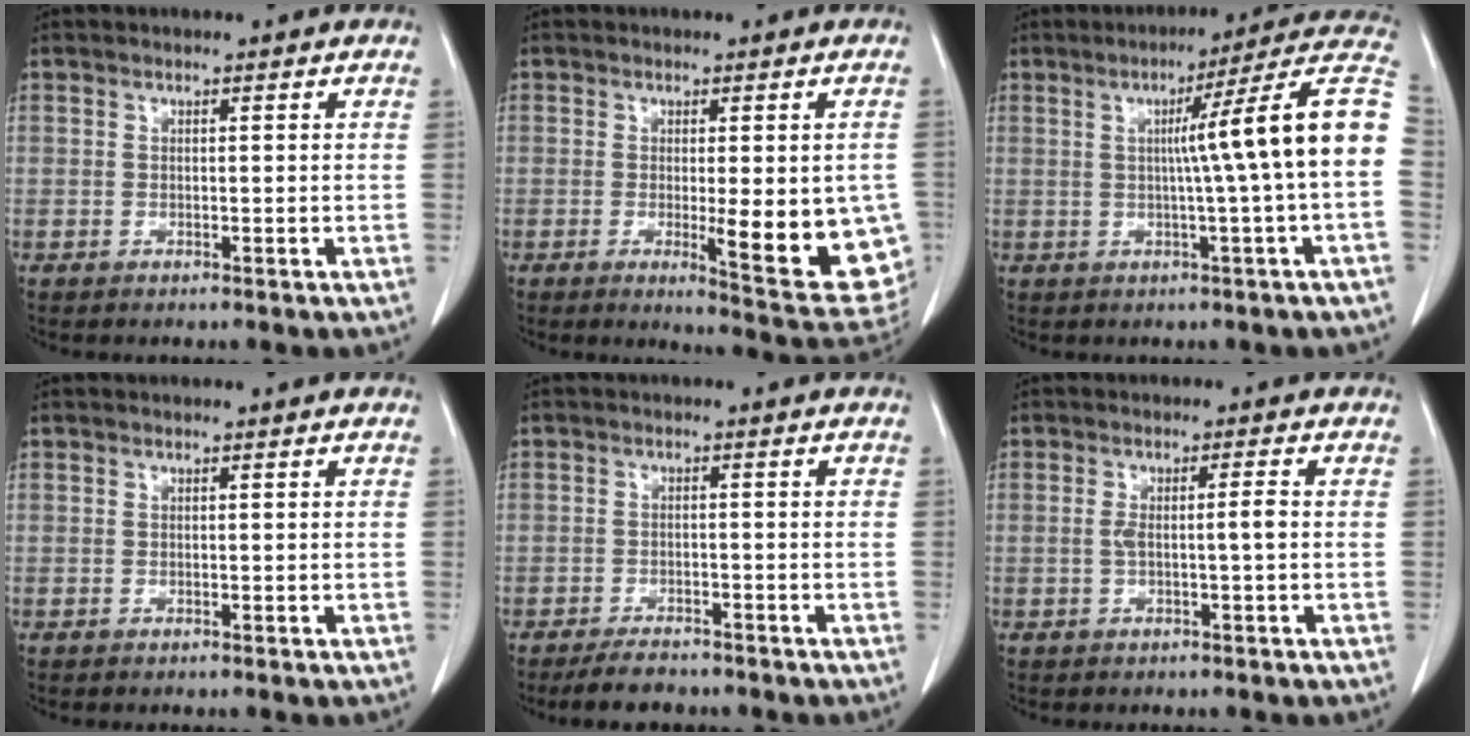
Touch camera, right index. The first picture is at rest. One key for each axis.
{"total": 12.9, "fx": -2.6, "fy": 2.9, "fz": 12.3, "tx": -0.103, "ty": -0.016, "tz": -0.025}
{"total": 14.2, "fx": 0.6, "fy": -2.0, "fz": 14.0, "tx": -0.184, "ty": 0.023, "tz": 0.003}
{"total": 0.0}
{"total": 4.0, "fx": -3.4, "fy": 1.6, "fz": 1.2, "tx": -0.022, "ty": -0.001, "tz": -0.055}
{"total": 3.0, "fx": -0.3, "fy": 0.0, "fz": 3.0, "tx": -0.057, "ty": 0.006, "tz": -0.002}